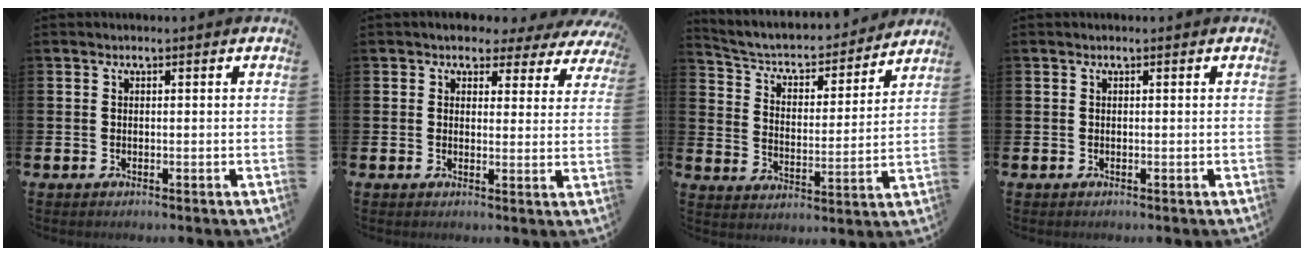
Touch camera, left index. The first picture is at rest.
{"total": 3.1, "force": [2.4, 1.9, 0.7], "torque": [-0.014, -0.019, 0.034]}
{"total": 5.5, "force": [4.9, 1.8, 1.5], "torque": [-0.058, -0.041, 0.077]}
{"total": 0.0}